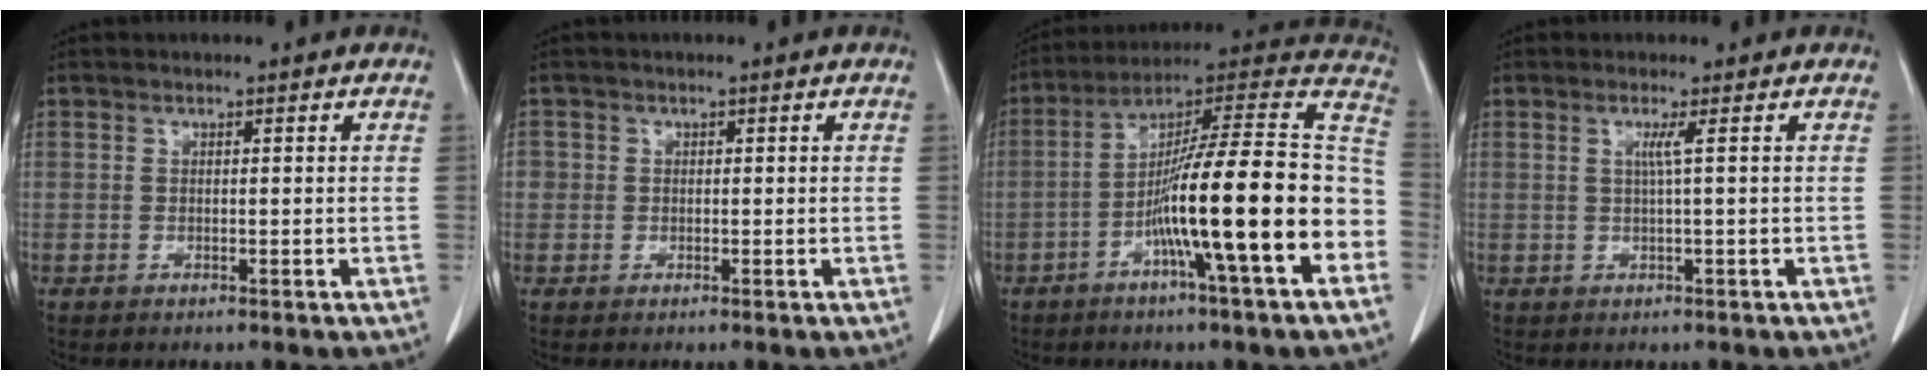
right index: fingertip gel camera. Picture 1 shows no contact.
{"total": 1.4, "force": [0.1, 1.4, 0.2], "torque": [0.009, 0.005, 0.001]}
{"total": 22.0, "force": [-6.3, 0.4, 21.1], "torque": [-0.279, 0.010, -0.106]}
{"total": 1.6, "force": [0.4, -0.6, 1.4], "torque": [-0.031, 0.001, 0.008]}